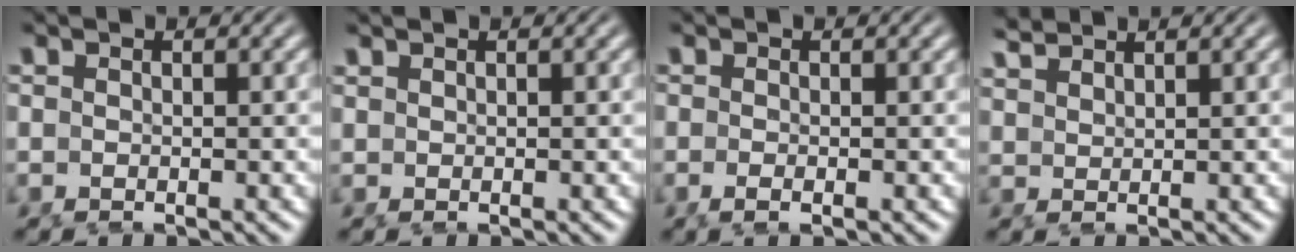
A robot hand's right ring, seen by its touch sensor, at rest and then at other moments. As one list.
[{"total": 0.7, "force": [0.4, -0.5, -0.1], "torque": [0.008, 0.000, 0.013]}, {"total": 1.0, "force": [-0.8, -0.2, 0.7], "torque": [-0.013, -0.008, -0.010]}, {"total": 2.0, "force": [1.9, -0.6, -0.1], "torque": [0.007, -0.001, 0.047]}]